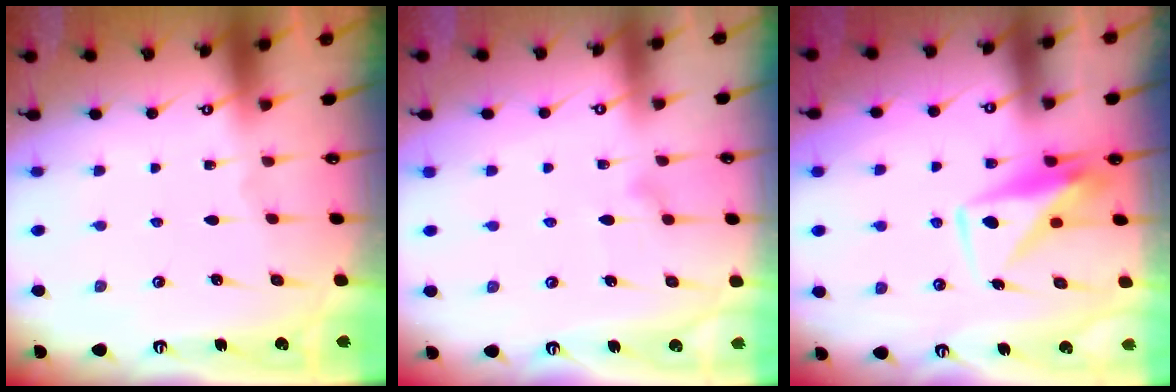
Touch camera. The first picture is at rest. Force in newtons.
{"total": 8.5, "press": 8.5, "slide": 0.5}
{"total": 10.7, "press": 10.6, "slide": 0.5}